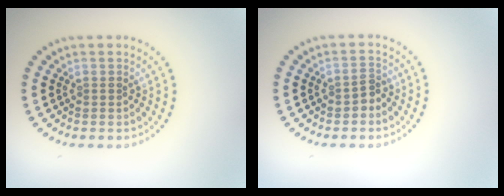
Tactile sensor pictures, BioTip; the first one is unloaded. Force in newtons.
{"total": 1.3, "press": 1.1, "slide": 0.6}